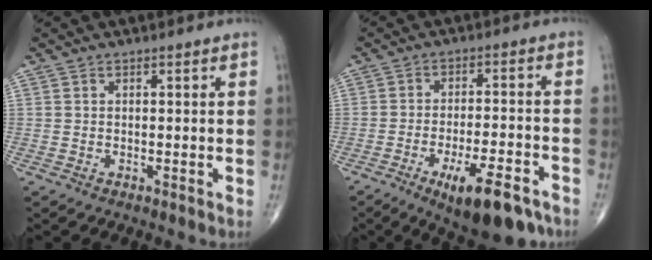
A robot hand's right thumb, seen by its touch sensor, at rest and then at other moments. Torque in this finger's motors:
{"motor_torque": [1.10, 1.44, 0.79, -0.30, 0.26]}